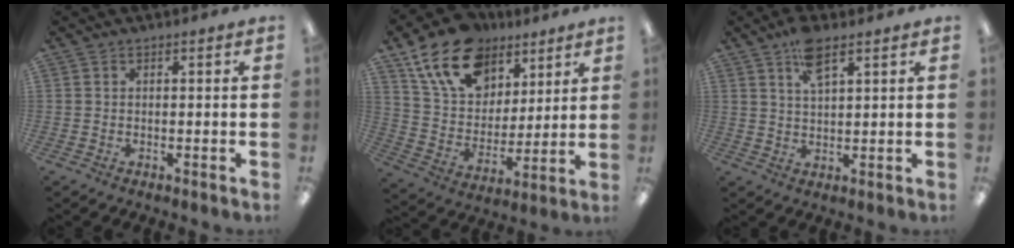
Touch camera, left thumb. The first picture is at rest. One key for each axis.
{"total": 18.3, "fx": 11.5, "fy": 11.7, "fz": 8.0, "tx": -0.155, "ty": -0.047, "tz": 0.216}
{"total": 6.4, "fx": 4.1, "fy": 2.1, "fz": 4.4, "tx": -0.075, "ty": -0.011, "tz": 0.067}